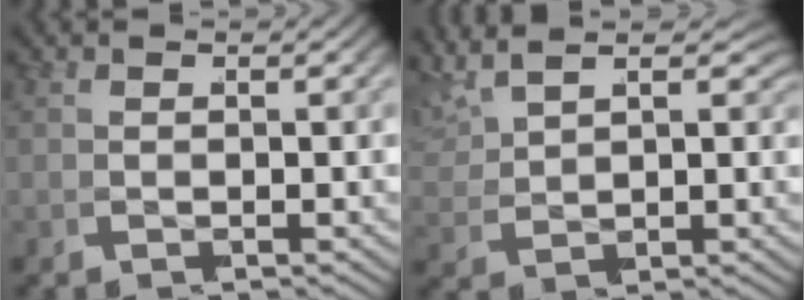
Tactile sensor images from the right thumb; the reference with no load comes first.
{"total": 2.8, "force": [2.5, 1.1, 0.7], "torque": [-0.022, 0.006, 0.051]}